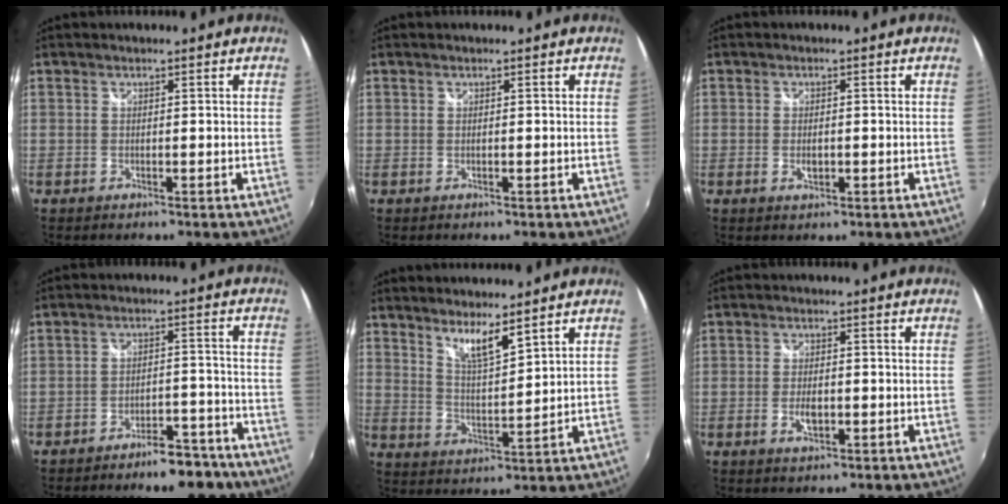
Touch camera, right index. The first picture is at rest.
{"total": 0.0}
{"total": 2.1, "force": [-0.6, 1.3, 1.5], "torque": [-0.027, -0.002, -0.009]}
{"total": 9.6, "force": [-8.0, 3.4, 4.0], "torque": [-0.066, 0.024, -0.096]}
{"total": 6.1, "force": [4.8, 0.7, 3.8], "torque": [-0.067, -0.007, 0.087]}
{"total": 3.4, "force": [-1.1, 1.8, 2.7], "torque": [-0.053, -0.004, -0.019]}